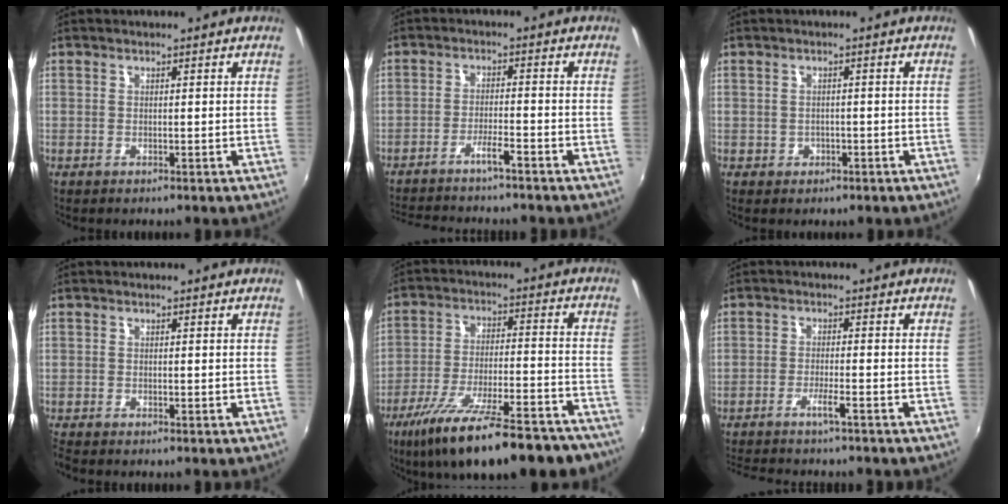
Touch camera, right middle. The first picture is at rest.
{"total": 7.7, "force": [-6.8, -0.1, 3.5], "torque": [-0.079, 0.002, -0.111]}
{"total": 2.2, "force": [-0.7, 1.9, 0.7], "torque": [-0.016, 0.000, -0.005]}
{"total": 1.1, "force": [-1.0, 0.1, 0.3], "torque": [-0.009, -0.008, -0.021]}
{"total": 24.7, "force": [-19.2, 5.8, 14.4], "torque": [-0.247, -0.050, -0.274]}
{"total": 5.9, "force": [-5.1, -0.4, 2.9], "torque": [-0.068, -0.004, -0.088]}